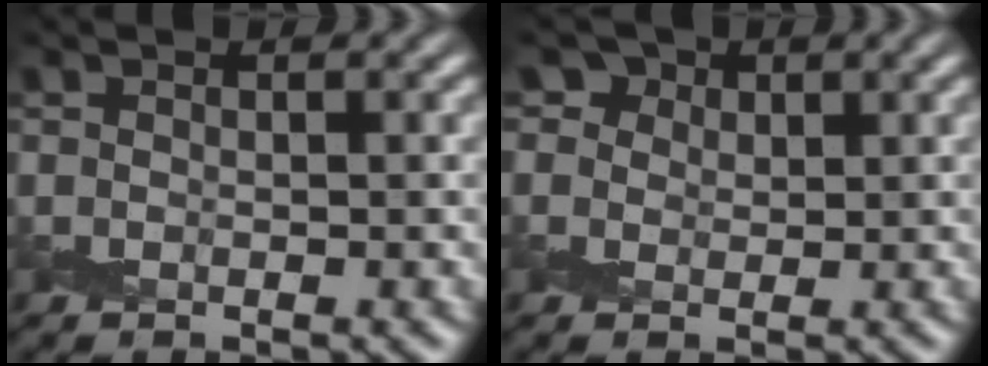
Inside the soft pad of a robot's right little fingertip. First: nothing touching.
{"total": 4.3, "force": [2.5, 3.1, 1.6], "torque": [-0.040, 0.006, 0.028]}